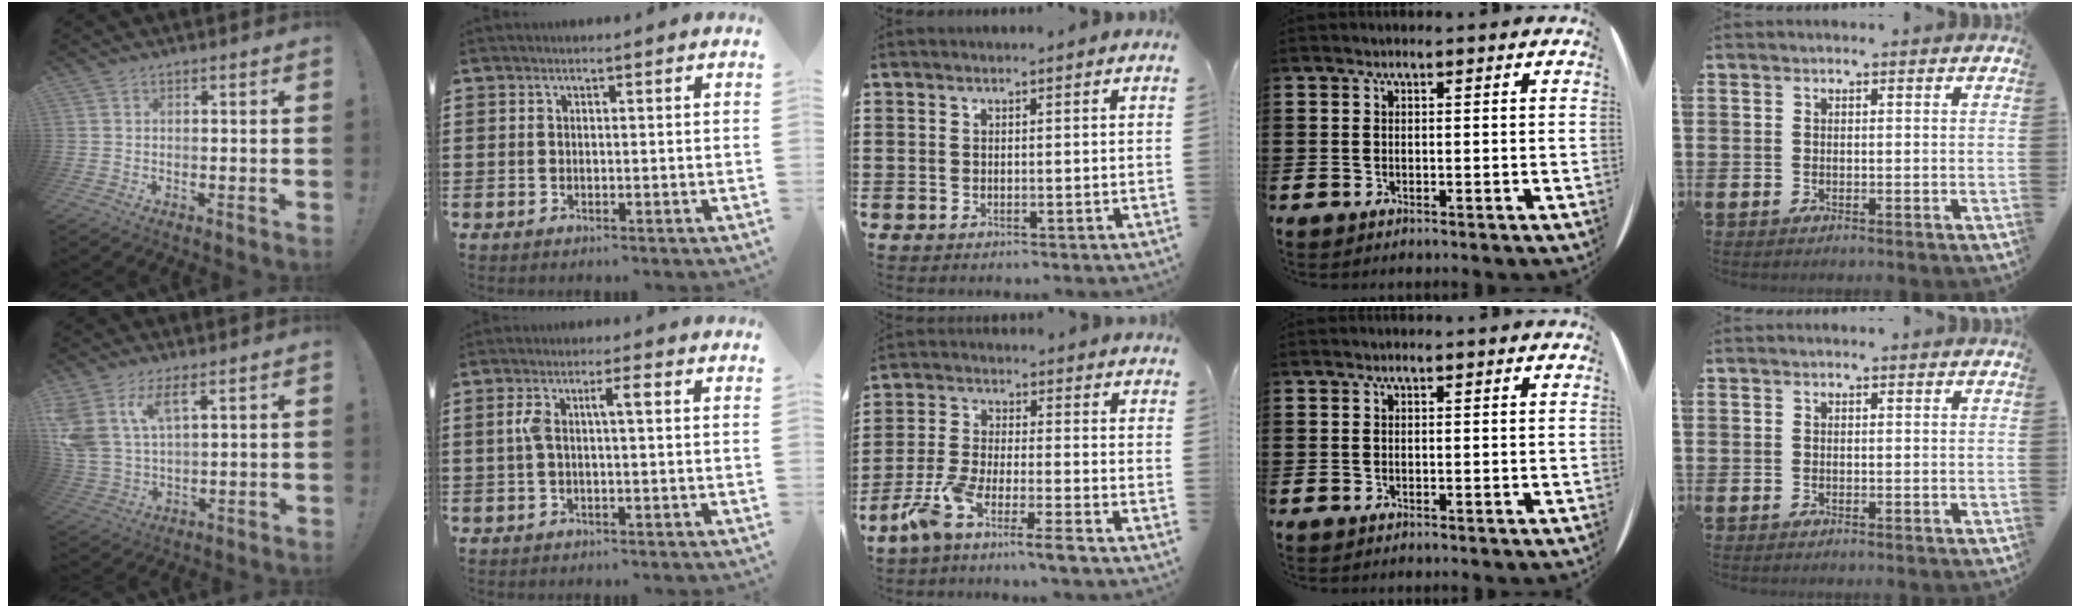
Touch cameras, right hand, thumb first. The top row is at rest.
{"thumb": {"total": 10.1, "force": [5.7, 4.9, 6.7], "torque": [-0.153, -0.019, 0.112]}, "index": {"total": 4.0, "force": [0.3, 0.9, 3.9], "torque": [-0.089, 0.003, -0.004]}, "middle": {"total": 7.2, "force": [-6.0, -0.4, 4.0], "torque": [-0.096, -0.014, -0.120]}}